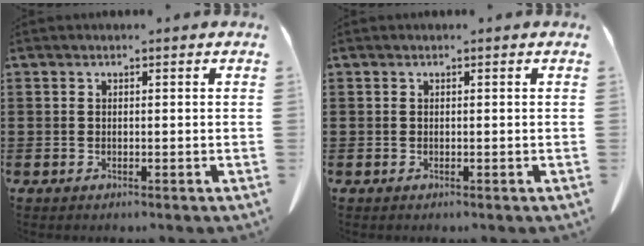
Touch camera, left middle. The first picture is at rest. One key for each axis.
{"total": 0.0}